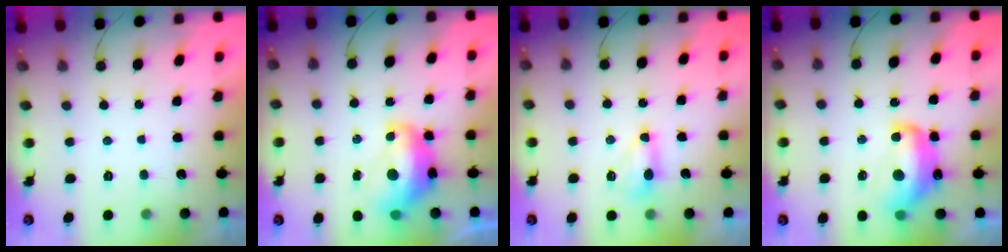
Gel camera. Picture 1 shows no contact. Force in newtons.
{"total": 13.2, "press": 13.1, "slide": 1.5}
{"total": 5.2, "press": 5.1, "slide": 0.6}
{"total": 13.1, "press": 13.1, "slide": 1.3}